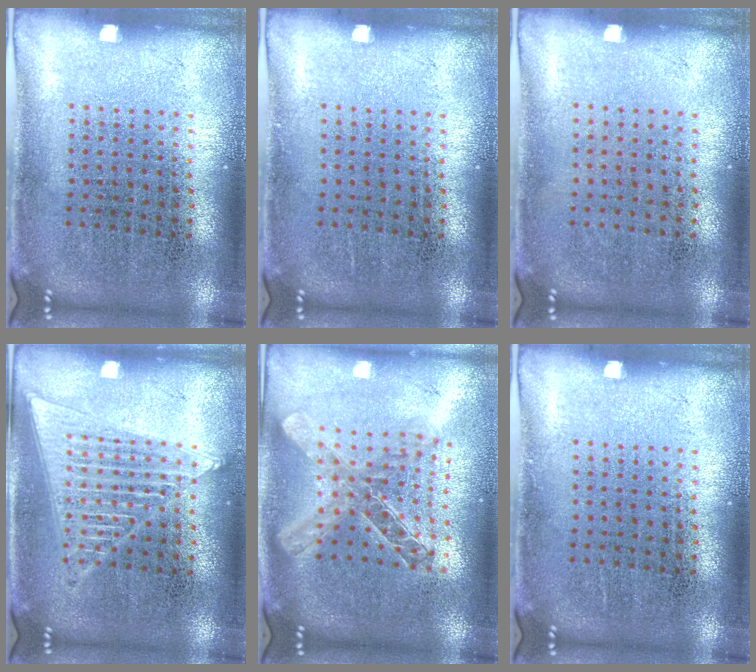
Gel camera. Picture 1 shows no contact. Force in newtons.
{"total": 0.0}
{"total": 0.0}
{"total": 1.5, "press": 1.5, "slide": 0.1}
{"total": 2.0, "press": 1.7, "slide": 1.1}
{"total": 0.0}